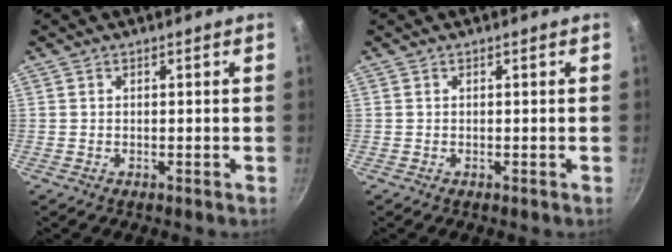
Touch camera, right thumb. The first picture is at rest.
{"total": 0.0}